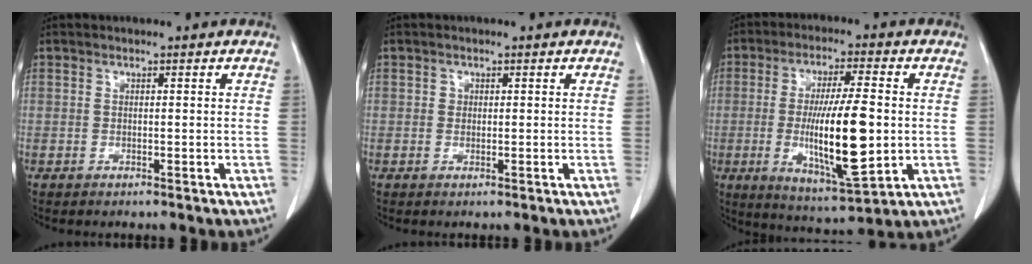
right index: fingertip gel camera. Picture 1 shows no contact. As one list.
[{"total": 0.5, "force": [0.1, 0.5, 0.1], "torque": [0.002, 0.002, 0.001]}, {"total": 14.9, "force": [-1.5, 2.5, 14.6], "torque": [-0.264, -0.015, -0.018]}]